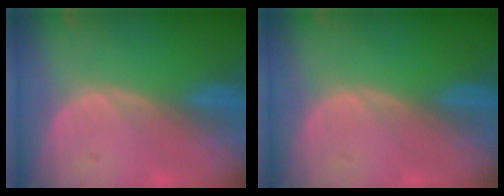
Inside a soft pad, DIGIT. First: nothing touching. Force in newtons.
{"total": 0.0}